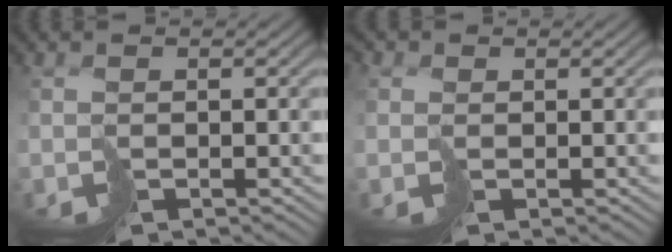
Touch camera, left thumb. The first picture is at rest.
{"total": 1.5, "force": [0.3, 1.4, 0.3], "torque": [-0.013, 0.004, 0.004]}